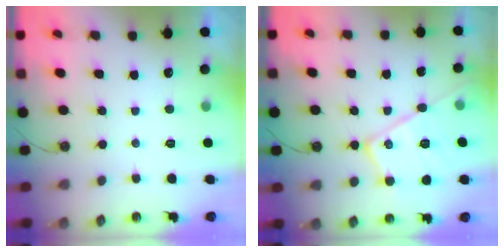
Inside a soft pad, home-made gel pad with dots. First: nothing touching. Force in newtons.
{"total": 17.6, "press": 17.5, "slide": 0.8}